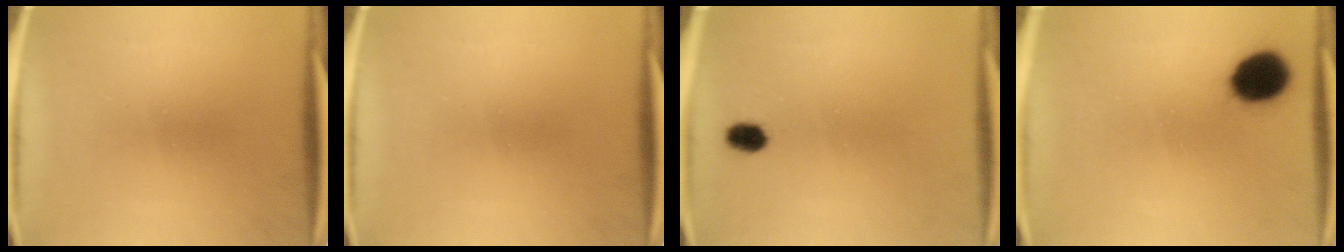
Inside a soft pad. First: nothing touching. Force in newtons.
{"total": 0.0}
{"total": 2.7}
{"total": 10.7}